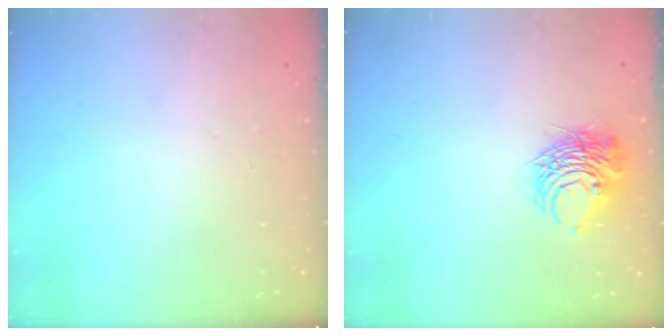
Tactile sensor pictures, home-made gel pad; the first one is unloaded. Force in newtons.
{"total": 9.4, "press": 9.4, "slide": 0.9}